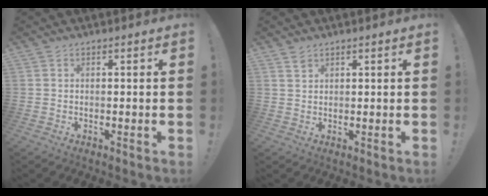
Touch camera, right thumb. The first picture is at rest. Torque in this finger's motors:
{"motor_torque": [0.15, 0.47, 0.08, -0.11, -0.04]}